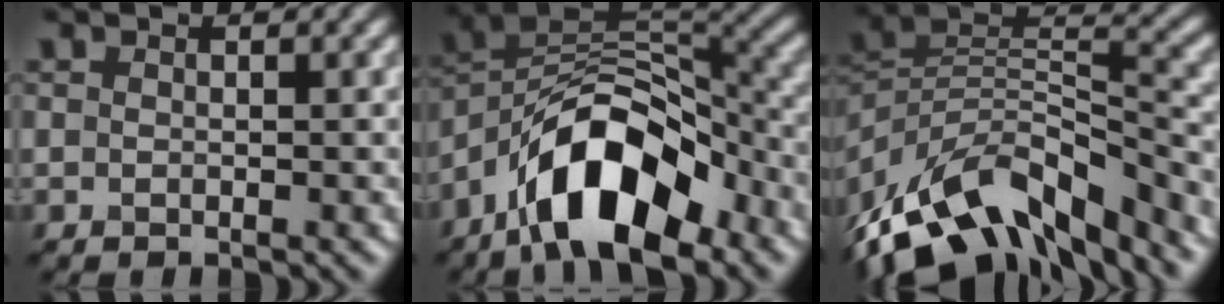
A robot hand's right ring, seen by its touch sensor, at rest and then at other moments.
{"total": 11.1, "force": [-6.3, 4.7, 7.8], "torque": [-0.122, 0.018, -0.122]}
{"total": 13.4, "force": [-9.2, 5.7, 7.9], "torque": [-0.157, 0.029, -0.173]}